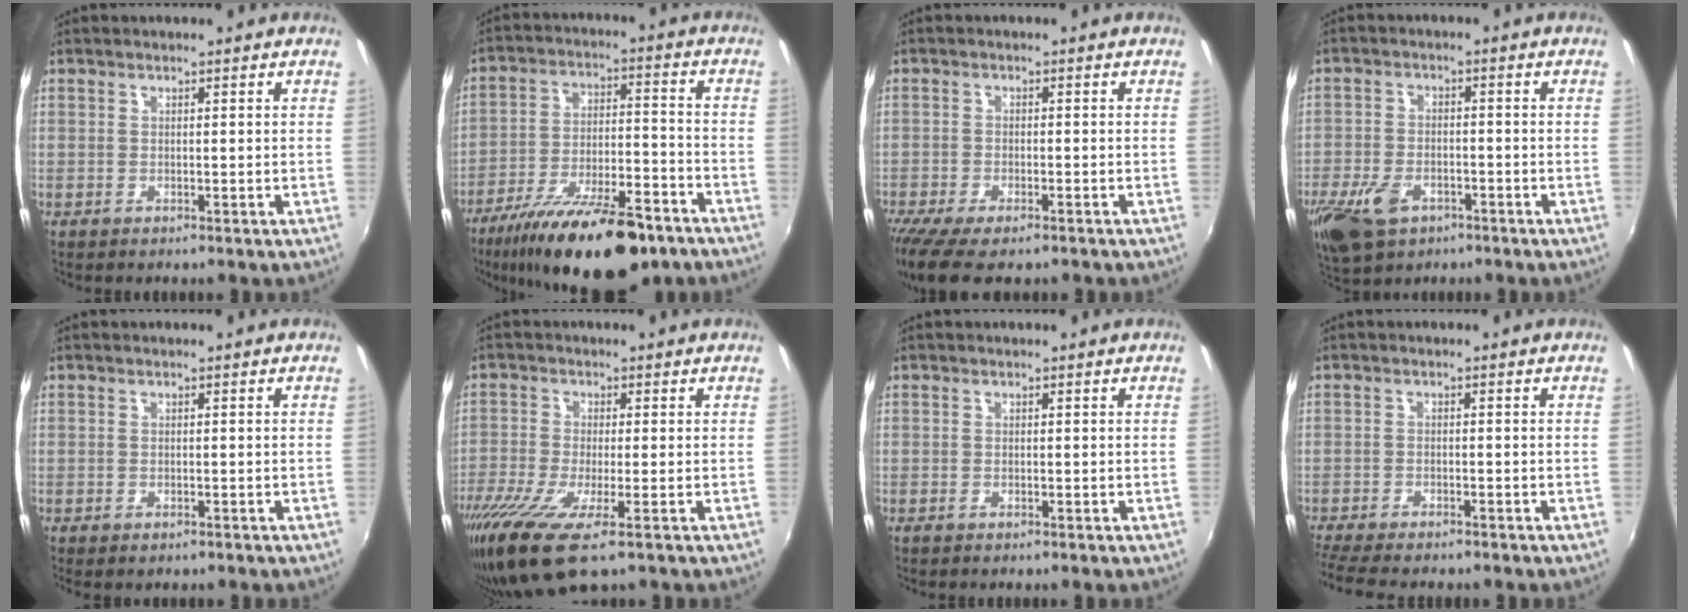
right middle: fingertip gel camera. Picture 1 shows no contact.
{"total": 22.4, "force": [-16.2, 6.9, 13.8], "torque": [-0.244, -0.035, -0.246]}
{"total": 9.7, "force": [-7.4, 2.9, 5.7], "torque": [-0.138, -0.047, -0.128]}
{"total": 10.9, "force": [-5.9, 6.6, 6.4], "torque": [-0.158, -0.018, -0.102]}
{"total": 1.1, "force": [-0.8, 0.6, 0.5], "torque": [-0.011, -0.007, -0.013]}
{"total": 10.7, "force": [-6.5, 2.1, 8.2], "torque": [-0.186, -0.049, -0.123]}
{"total": 0.0}
{"total": 8.6, "force": [-7.5, 1.5, 3.9], "torque": [-0.101, -0.033, -0.128]}